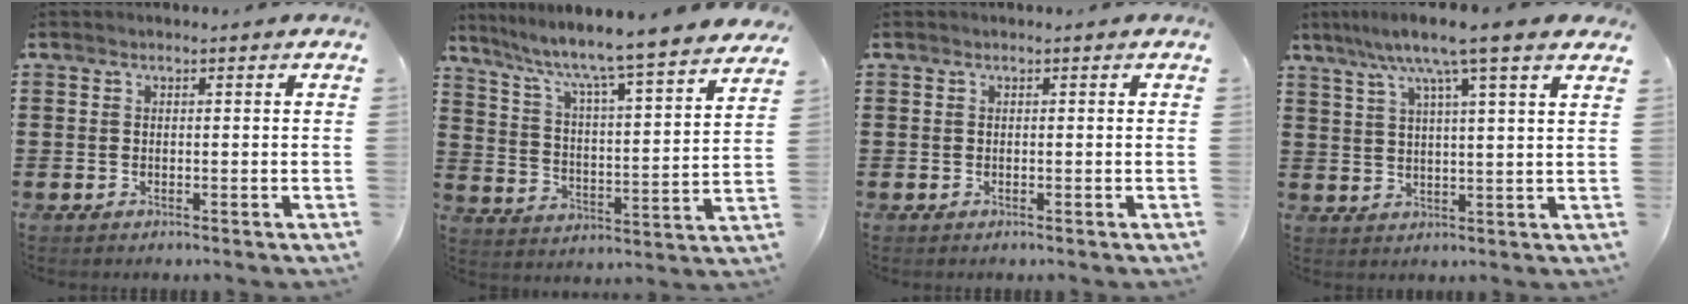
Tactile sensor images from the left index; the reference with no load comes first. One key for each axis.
{"total": 6.2, "fx": 5.5, "fy": -0.9, "fz": 2.7, "tx": -0.079, "ty": -0.058, "tz": 0.080}
{"total": 0.0}
{"total": 8.4, "fx": 6.0, "fy": -0.1, "fz": 5.9, "tx": -0.134, "ty": -0.012, "tz": 0.099}